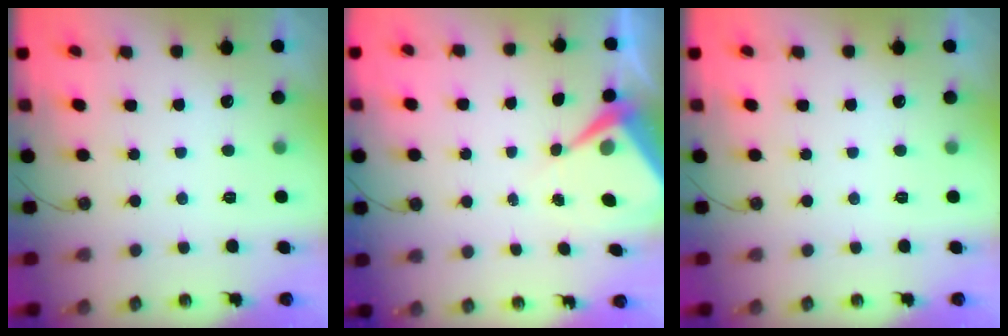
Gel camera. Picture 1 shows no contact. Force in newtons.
{"total": 6.6, "press": 6.5, "slide": 0.7}
{"total": 0.0}